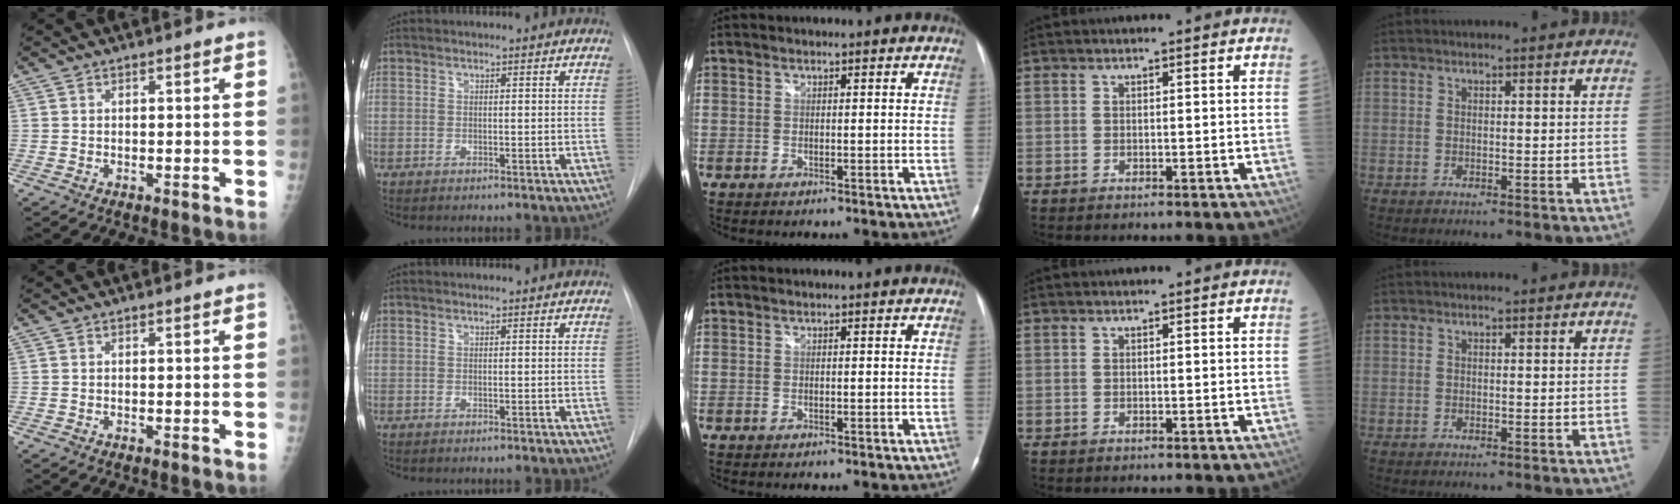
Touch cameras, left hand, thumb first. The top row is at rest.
{}